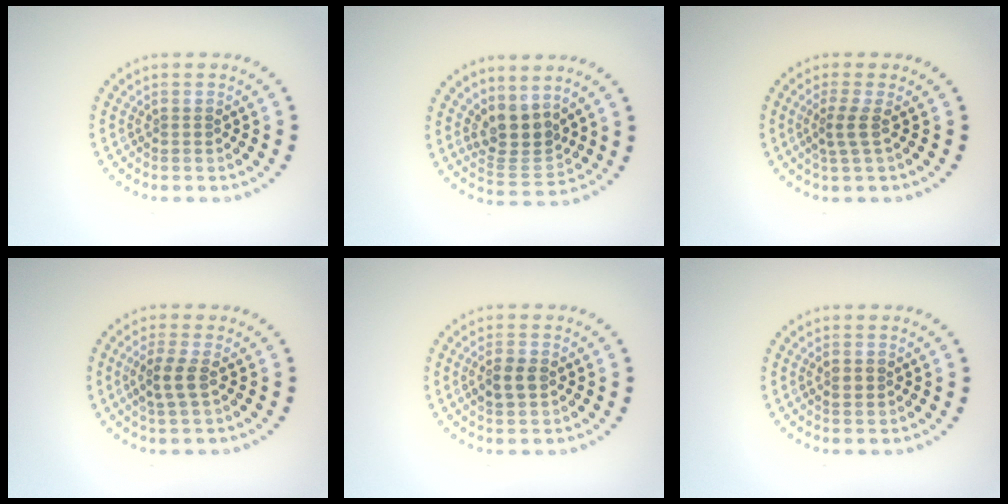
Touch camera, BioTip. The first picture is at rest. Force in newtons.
{"total": 3.6, "press": 2.9, "slide": 2.1}
{"total": 1.9, "press": 1.2, "slide": 1.4}
{"total": 2.4, "press": 2.2, "slide": 1.0}
{"total": 2.3, "press": 2.3, "slide": 0.1}
{"total": 1.1, "press": 1.1, "slide": 0.1}